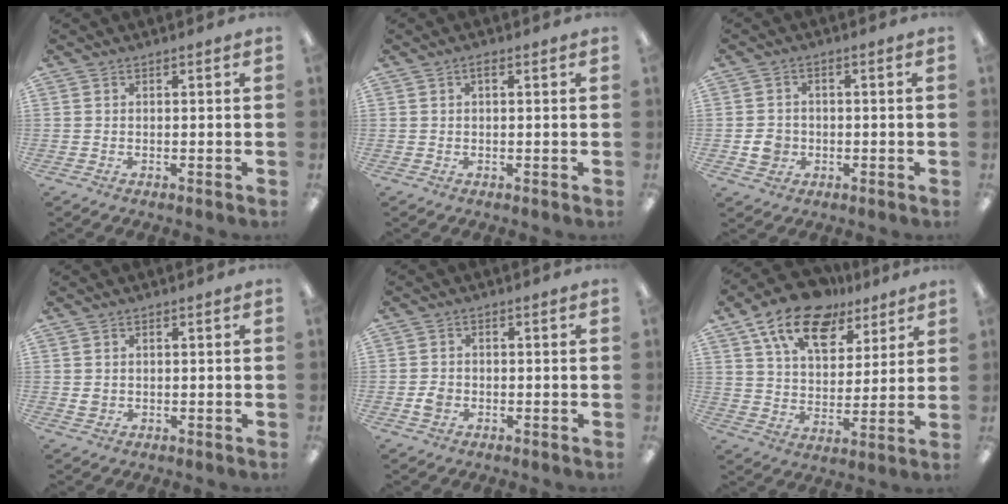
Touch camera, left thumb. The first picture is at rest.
{"total": 0.9, "force": [0.4, 0.4, 0.7], "torque": [-0.017, 0.003, 0.007]}
{"total": 4.5, "force": [-1.1, 4.1, 1.5], "torque": [-0.023, 0.002, -0.019]}
{"total": 1.5, "force": [0.3, 1.4, 0.4], "torque": [-0.001, 0.001, 0.002]}
{"total": 2.5, "force": [-0.9, 2.2, 0.9], "torque": [-0.015, 0.004, -0.016]}
{"total": 16.4, "force": [10.5, 9.3, 8.5], "torque": [-0.142, -0.053, 0.188]}